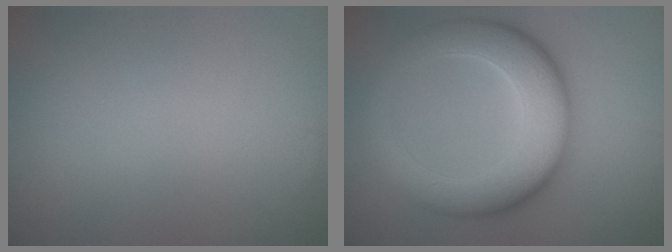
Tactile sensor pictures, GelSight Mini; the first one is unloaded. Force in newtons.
{"total": 9.1, "press": 9.1, "slide": 0.4}